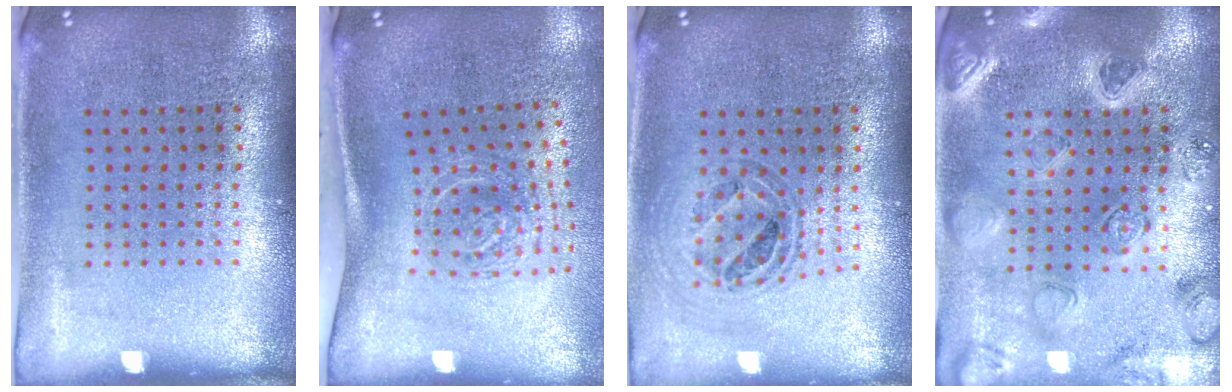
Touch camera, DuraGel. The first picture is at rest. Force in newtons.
{"total": 1.9, "press": 1.4, "slide": 1.4}
{"total": 0.7, "press": 0.7, "slide": 0.0}
{"total": 2.3, "press": 2.3, "slide": 0.4}